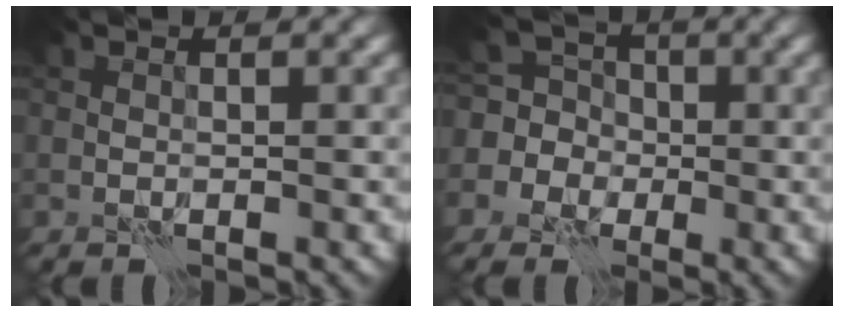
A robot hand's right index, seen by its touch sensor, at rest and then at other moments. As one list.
[{"total": 9.0, "force": [-0.6, 8.7, 2.4], "torque": [-0.068, 0.033, -0.049]}]